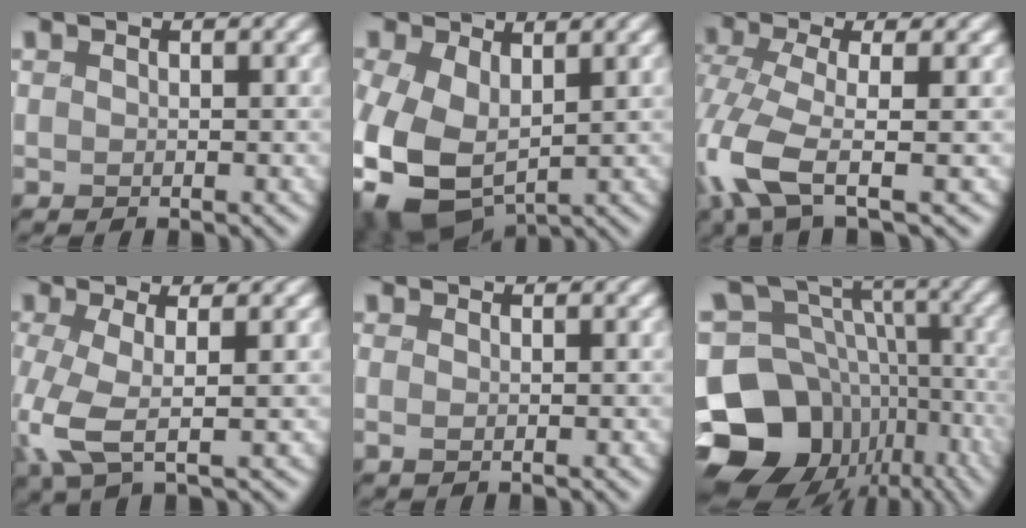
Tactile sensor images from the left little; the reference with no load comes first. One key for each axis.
{"total": 7.9, "fx": -1.0, "fy": 5.4, "fz": 5.8, "tx": -0.163, "ty": -0.030, "tz": -0.002}
{"total": 5.9, "fx": -3.2, "fy": 1.2, "fz": 4.8, "tx": -0.124, "ty": -0.009, "tz": -0.066}
{"total": 4.0, "fx": -1.3, "fy": 0.9, "fz": 3.7, "tx": -0.098, "ty": -0.005, "tz": -0.021}
{"total": 0.0}
{"total": 16.1, "fx": -7.9, "fy": 12.0, "fz": 7.2, "tx": -0.169, "ty": 0.002, "tz": -0.098}